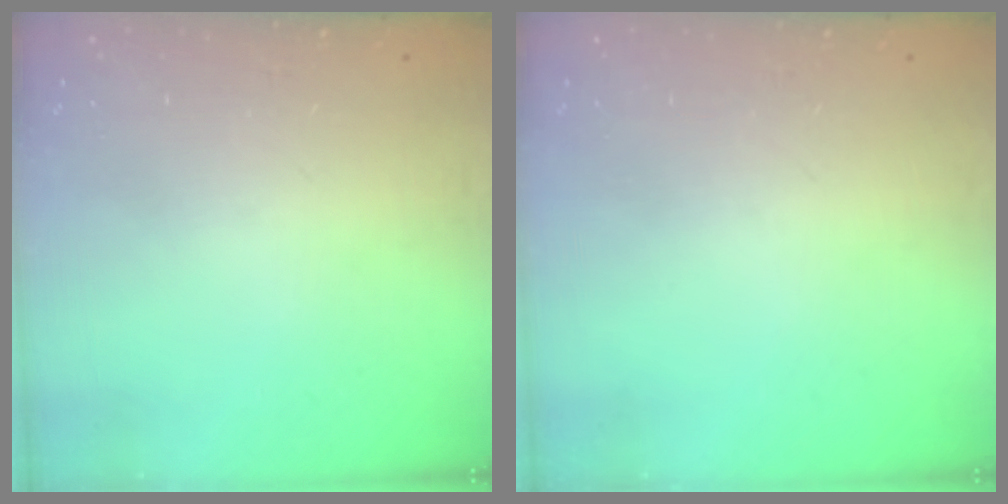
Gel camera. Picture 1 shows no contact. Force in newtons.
{"total": 0.0}